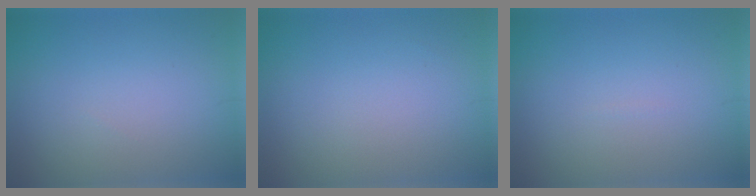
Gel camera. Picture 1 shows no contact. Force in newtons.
{"total": 0.0}
{"total": 0.0}